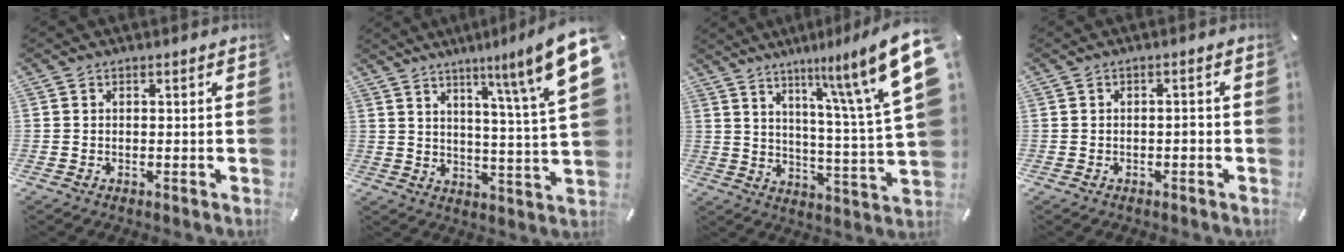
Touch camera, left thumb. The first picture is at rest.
{"total": 13.8, "force": [8.3, 0.6, 11.0], "torque": [-0.163, -0.065, 0.120]}
{"total": 19.0, "force": [10.6, 2.9, 15.5], "torque": [-0.228, -0.069, 0.157]}
{"total": 1.6, "force": [-0.4, 0.2, 1.5], "torque": [-0.028, 0.001, -0.008]}